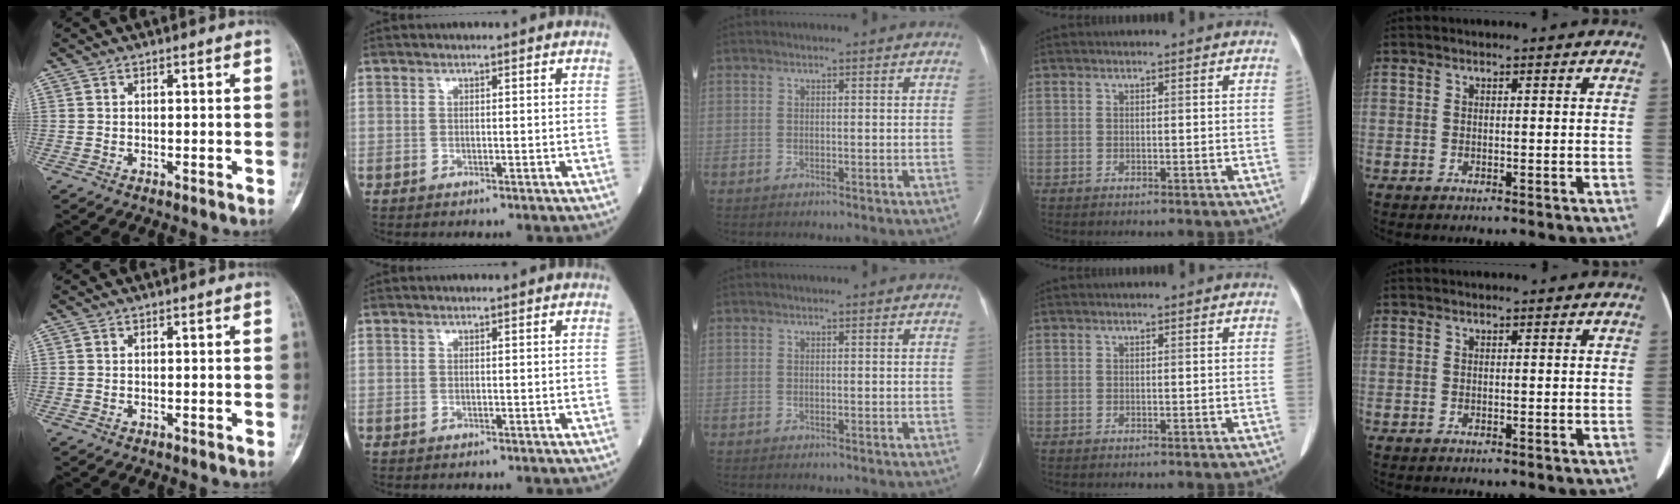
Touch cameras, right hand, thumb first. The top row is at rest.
{}